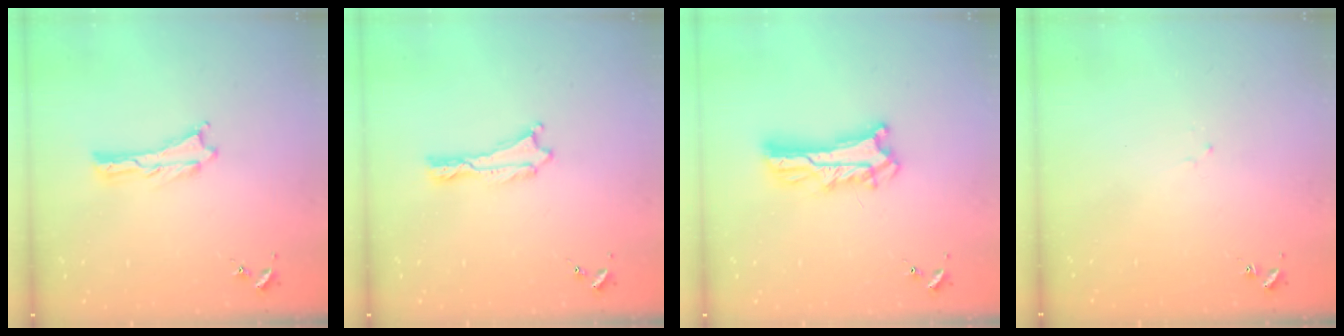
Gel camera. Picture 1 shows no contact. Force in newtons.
{"total": 0.0}
{"total": 7.0, "press": 6.9, "slide": 0.6}
{"total": 1.1, "press": 1.0, "slide": 0.2}